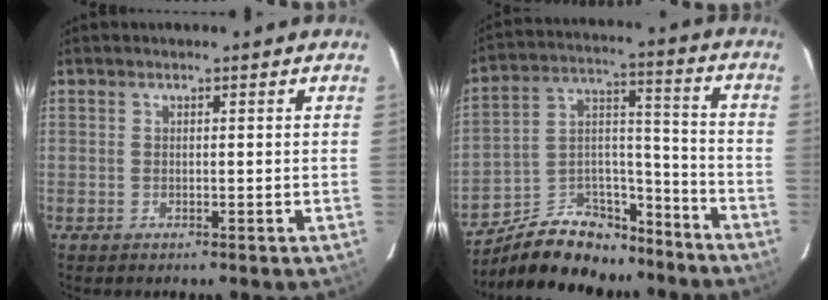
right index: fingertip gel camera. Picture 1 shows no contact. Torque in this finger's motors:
{"motor_torque": [0.57, -0.89, -0.04, -0.09]}